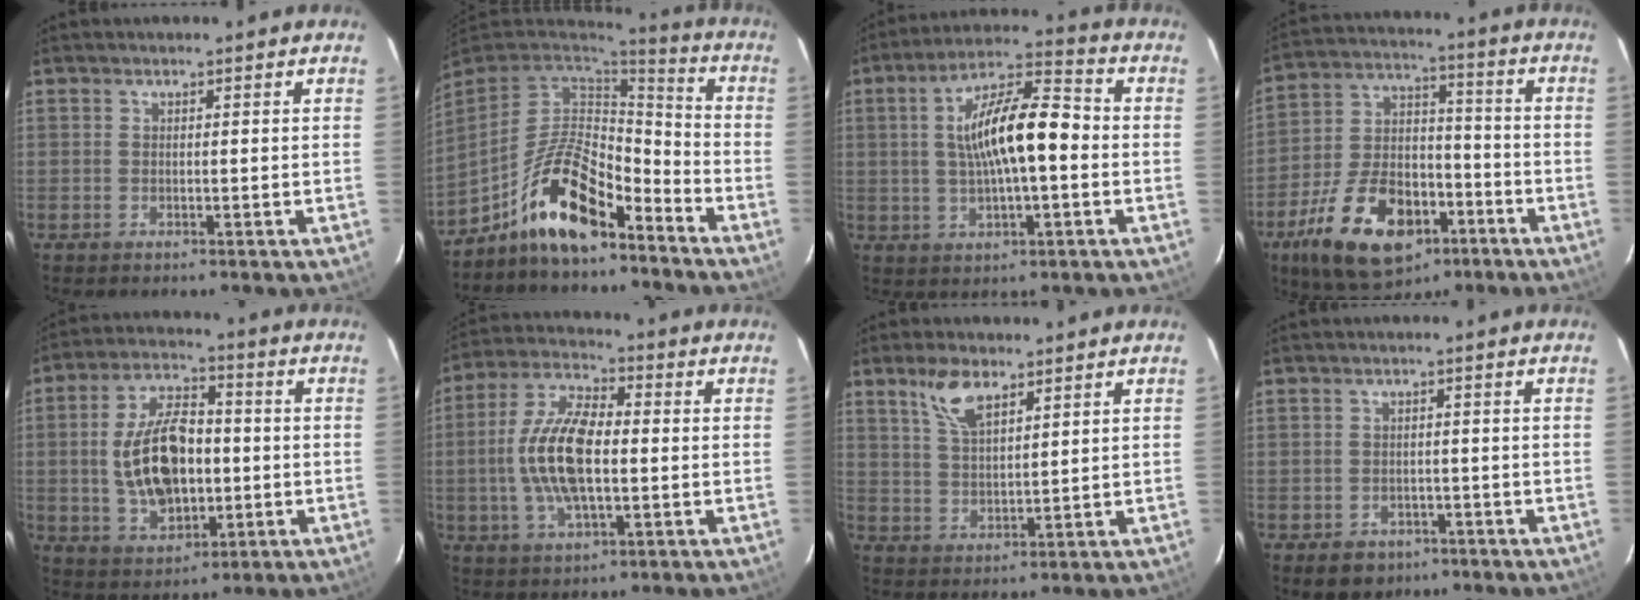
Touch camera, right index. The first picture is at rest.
{"total": 15.1, "force": [-9.8, 5.7, 10.0], "torque": [-0.201, 0.014, -0.179]}
{"total": 14.4, "force": [0.1, 4.6, 13.6], "torque": [-0.240, 0.022, 0.000]}
{"total": 20.1, "force": [-10.3, 11.3, 13.0], "torque": [-0.269, 0.005, -0.163]}
{"total": 14.7, "force": [-0.9, 8.2, 12.1], "torque": [-0.240, 0.011, -0.002]}
{"total": 14.0, "force": [-1.1, 5.8, 12.6], "torque": [-0.261, 0.007, -0.022]}
{"total": 6.8, "force": [4.3, 2.7, 4.5], "torque": [-0.086, 0.008, 0.089]}
{"total": 5.2, "force": [-2.7, 4.2, 1.3], "torque": [-0.029, 0.009, -0.029]}